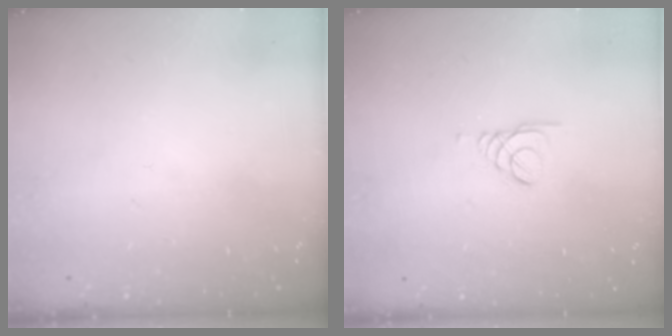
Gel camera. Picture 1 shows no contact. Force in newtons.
{"total": 1.1, "press": 1.0, "slide": 0.1}